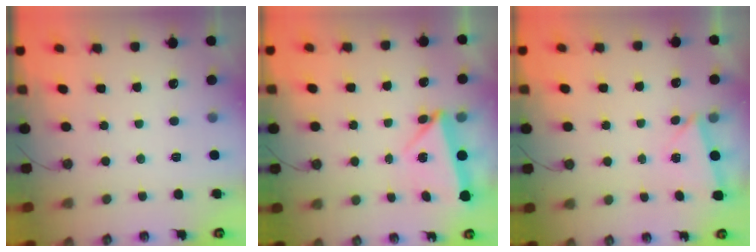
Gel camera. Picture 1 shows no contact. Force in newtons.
{"total": 6.4, "press": 6.3, "slide": 1.3}
{"total": 2.7, "press": 2.1, "slide": 1.8}